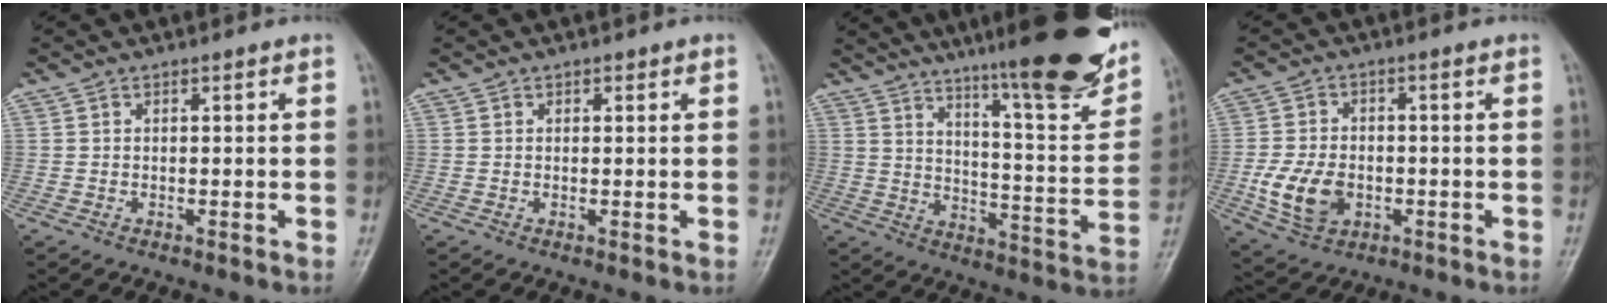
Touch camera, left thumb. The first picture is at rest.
{"total": 0.8, "force": [0.4, 0.5, 0.4], "torque": [0.002, -0.001, 0.003]}
{"total": 25.7, "force": [17.3, 4.6, 18.4], "torque": [-0.241, -0.065, 0.248]}
{"total": 9.0, "force": [-2.1, 6.3, 6.1], "torque": [-0.106, 0.004, -0.033]}